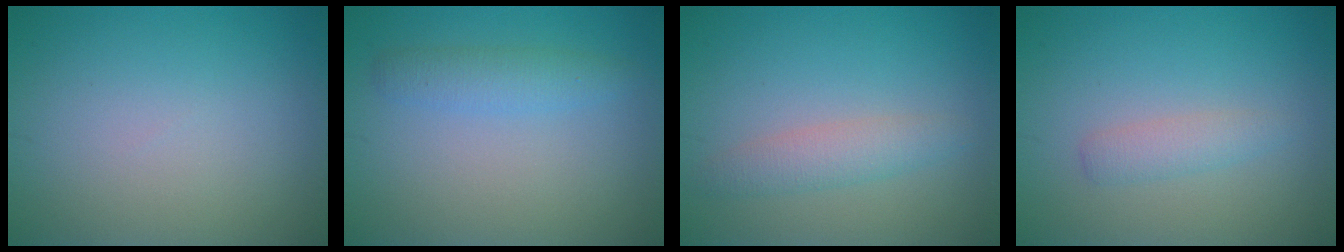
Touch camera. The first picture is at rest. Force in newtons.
{"total": 2.2, "press": 2.2, "slide": 0.2}
{"total": 2.4, "press": 2.4, "slide": 0.0}
{"total": 1.7, "press": 1.7, "slide": 0.1}